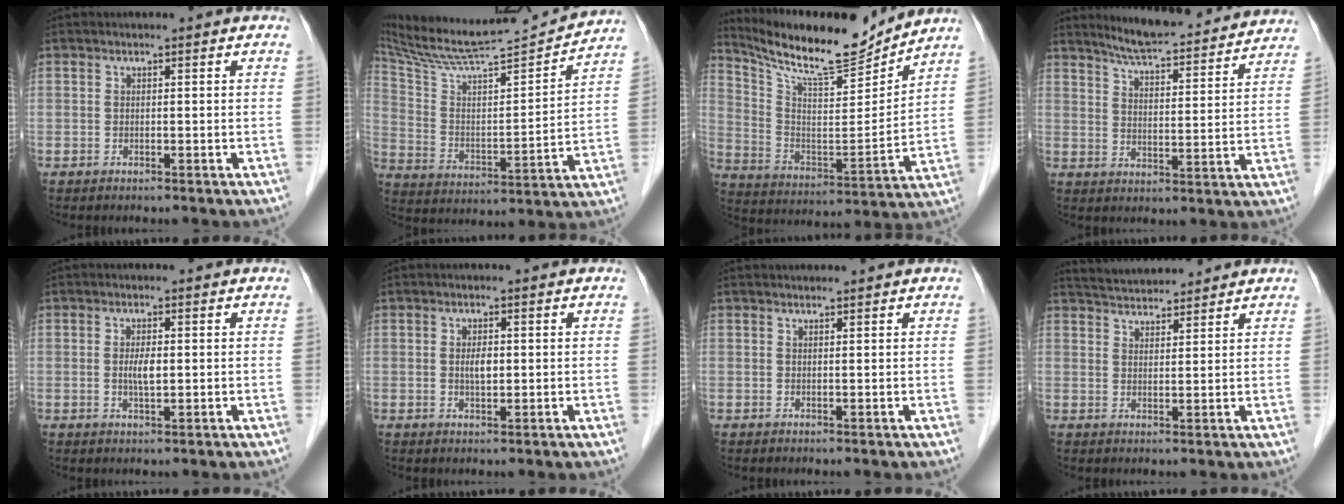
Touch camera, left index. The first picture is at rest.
{"total": 20.3, "force": [19.0, 0.1, 7.1], "torque": [-0.133, -0.015, 0.304]}
{"total": 16.9, "force": [15.4, 1.6, 6.7], "torque": [-0.136, -0.013, 0.264]}
{"total": 17.5, "force": [16.3, 2.0, 6.0], "torque": [-0.088, -0.008, 0.219]}
{"total": 2.4, "force": [0.1, 0.7, 2.3], "torque": [-0.047, -0.002, 0.004]}
{"total": 2.0, "force": [0.2, 0.8, 1.8], "torque": [-0.036, -0.001, 0.005]}
{"total": 1.3, "force": [1.2, -0.1, 0.2], "torque": [-0.005, 0.009, 0.025]}
{"total": 7.1, "force": [6.9, 1.0, 1.4], "torque": [-0.029, 0.028, 0.112]}